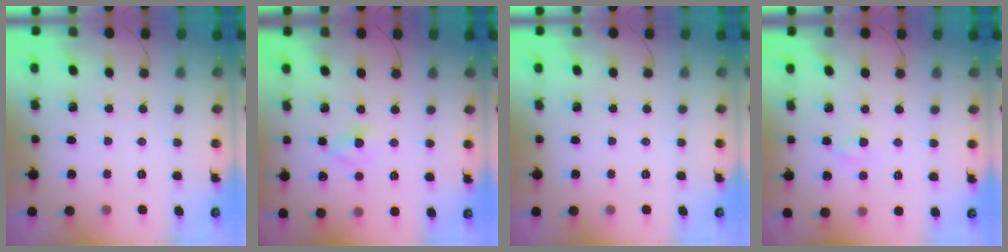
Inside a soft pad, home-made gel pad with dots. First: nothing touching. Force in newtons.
{"total": 2.8, "press": 2.6, "slide": 1.2}
{"total": 0.0}
{"total": 1.3, "press": 1.1, "slide": 0.7}